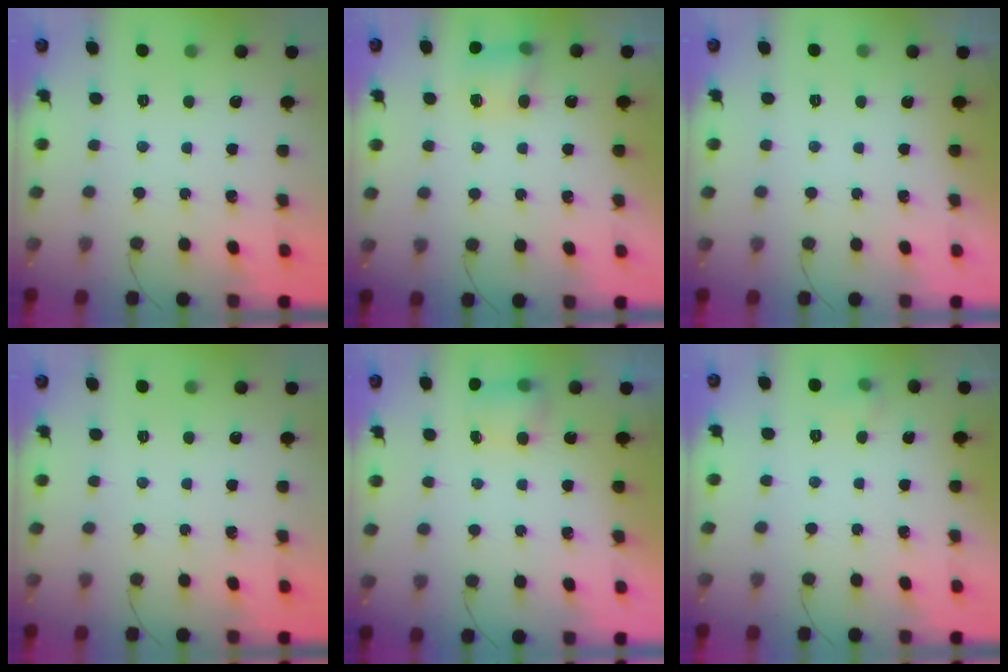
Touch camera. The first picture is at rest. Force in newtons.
{"total": 5.4, "press": 5.3, "slide": 0.6}
{"total": 0.0}
{"total": 0.0}
{"total": 4.8, "press": 4.7, "slide": 0.8}
{"total": 4.9, "press": 4.7, "slide": 1.5}